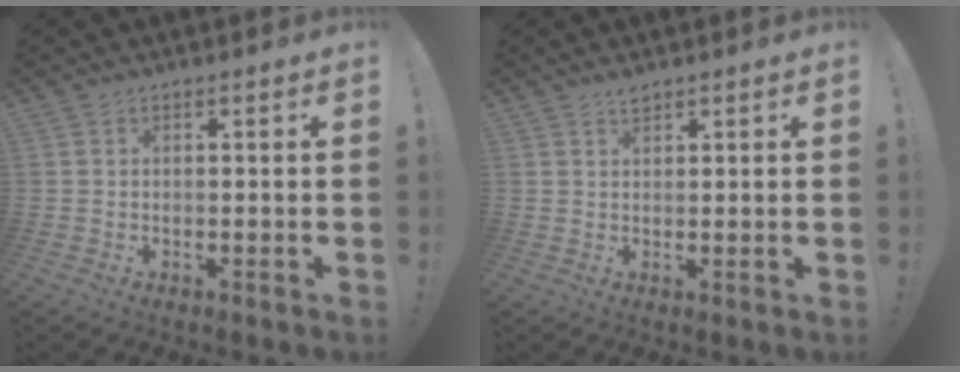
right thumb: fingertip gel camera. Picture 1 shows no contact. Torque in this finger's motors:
{"motor_torque": [-0.23, 0.03, 0.33, 0.00, -0.02]}